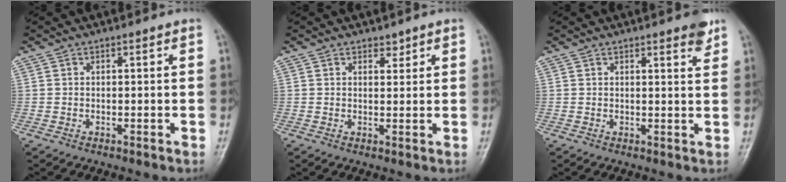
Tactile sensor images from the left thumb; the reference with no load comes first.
{"total": 1.7, "force": [1.3, 1.0, 0.5], "torque": [0.008, -0.008, 0.016]}
{"total": 3.2, "force": [2.3, 0.7, 2.1], "torque": [-0.019, -0.013, 0.027]}